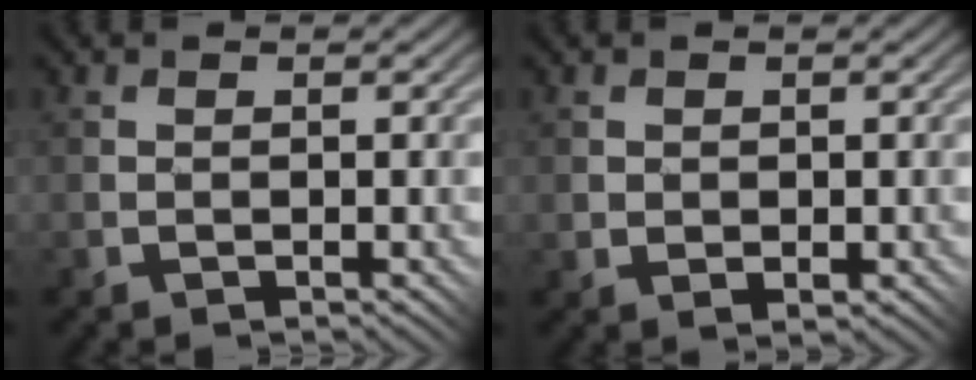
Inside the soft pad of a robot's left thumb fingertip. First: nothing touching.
{"total": 1.3, "force": [0.3, 1.0, 0.8], "torque": [-0.017, -0.007, 0.009]}